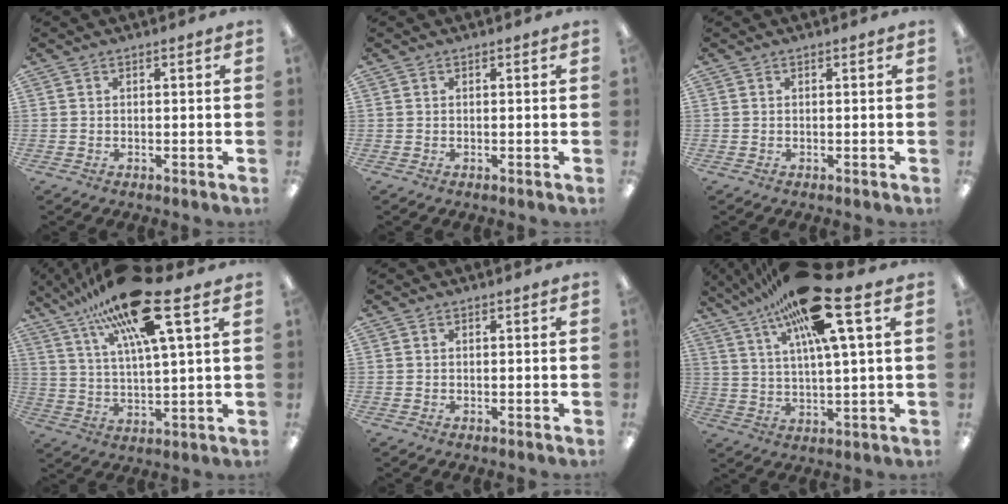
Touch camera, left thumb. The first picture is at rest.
{"total": 0.0}
{"total": 0.0}
{"total": 19.8, "force": [12.7, 4.2, 14.6], "torque": [-0.259, -0.049, 0.204]}
{"total": 0.0}
{"total": 19.8, "force": [11.7, 4.2, 15.4], "torque": [-0.269, -0.039, 0.185]}